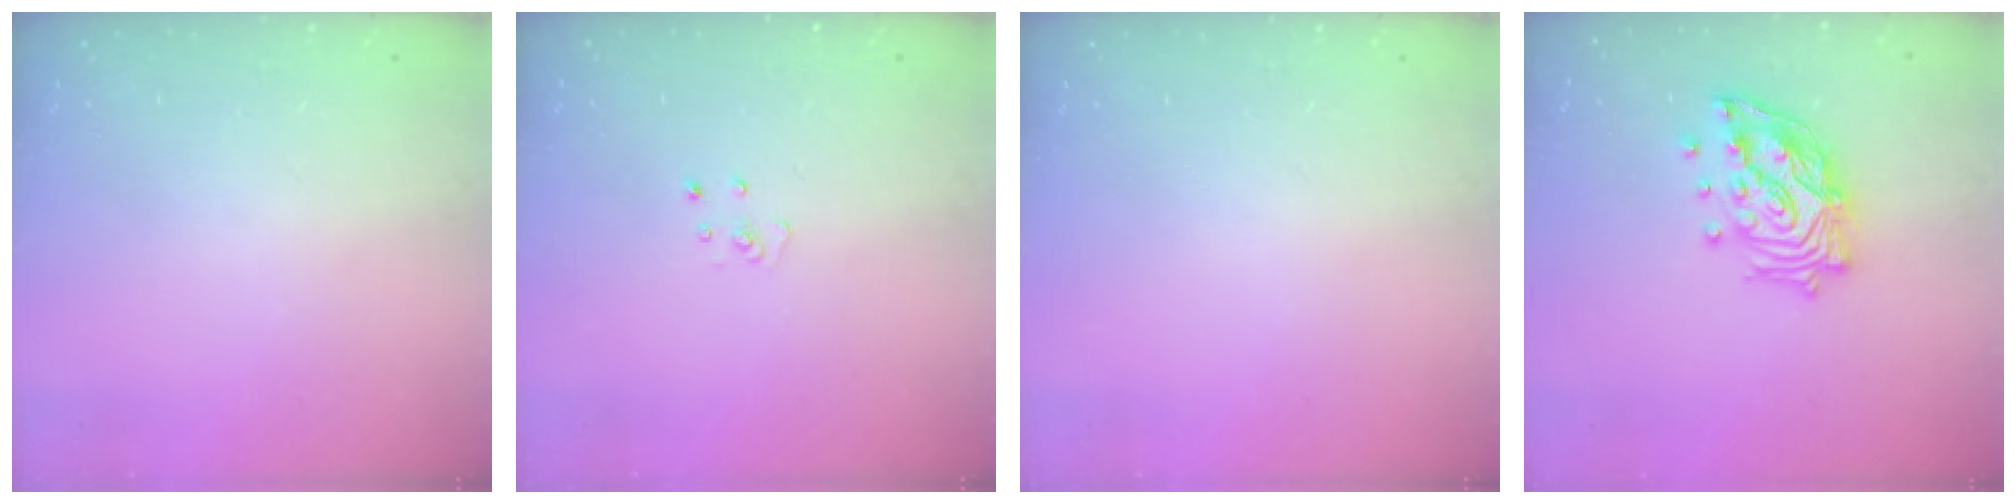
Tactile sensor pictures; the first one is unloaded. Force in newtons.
{"total": 3.0, "press": 3.0, "slide": 0.3}
{"total": 0.0}
{"total": 15.2, "press": 15.1, "slide": 1.7}